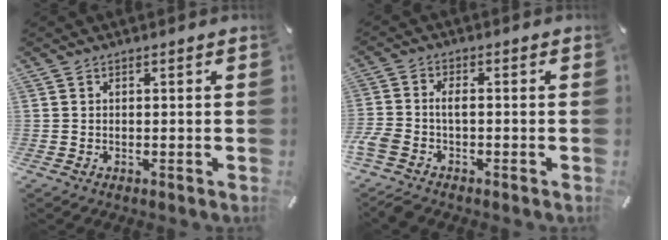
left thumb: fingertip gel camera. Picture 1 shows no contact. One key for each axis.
{"total": 4.5, "fx": -2.3, "fy": 2.2, "fz": 3.2, "tx": -0.091, "ty": 0.001, "tz": -0.051}